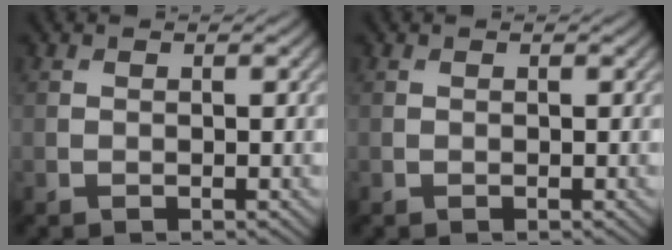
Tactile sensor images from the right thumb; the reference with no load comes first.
{"total": 0.0}